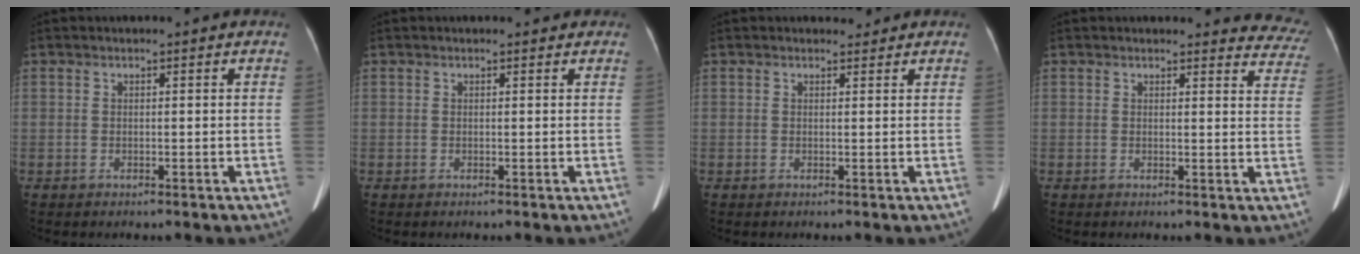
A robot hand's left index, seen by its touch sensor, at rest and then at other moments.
{"total": 0.9, "force": [0.8, 0.4, 0.2], "torque": [-0.009, 0.004, 0.006]}
{"total": 1.0, "force": [1.0, 0.4, -0.1], "torque": [-0.003, -0.004, 0.012]}
{"total": 9.0, "force": [8.6, 2.4, 0.6], "torque": [0.042, -0.034, 0.050]}